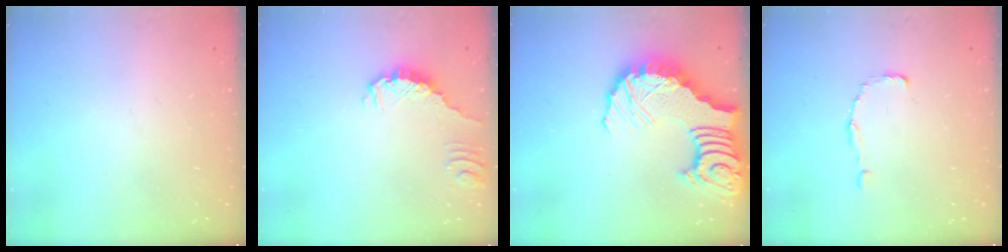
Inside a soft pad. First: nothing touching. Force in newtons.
{"total": 0.6, "press": 0.6, "slide": 0.2}
{"total": 16.7, "press": 16.5, "slide": 2.3}
{"total": 0.0}